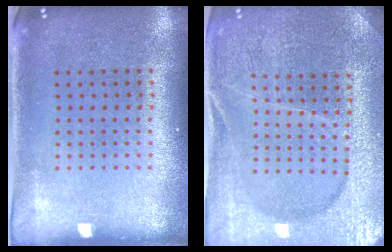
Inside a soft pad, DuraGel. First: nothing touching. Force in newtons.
{"total": 4.2, "press": 4.0, "slide": 1.2}